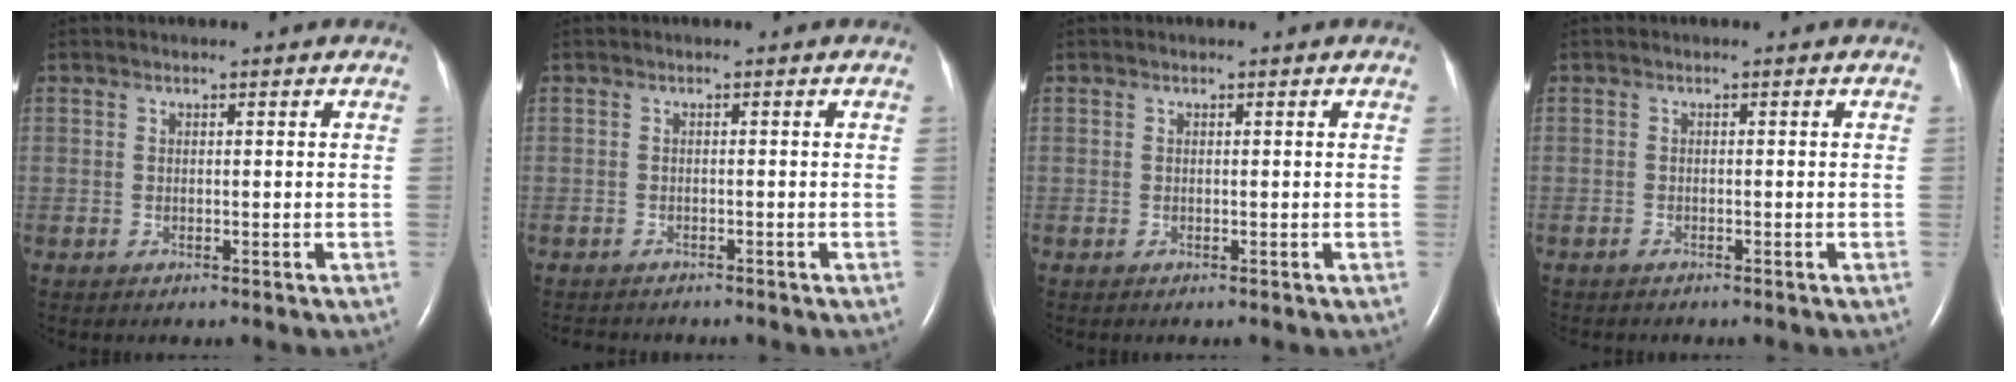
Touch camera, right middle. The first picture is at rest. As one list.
[{"total": 3.3, "force": [-2.9, 1.1, 0.9], "torque": [-0.013, -0.005, -0.037]}, {"total": 0.0}, {"total": 0.7, "force": [-0.6, 0.2, 0.1], "torque": [-0.011, -0.001, -0.011]}]